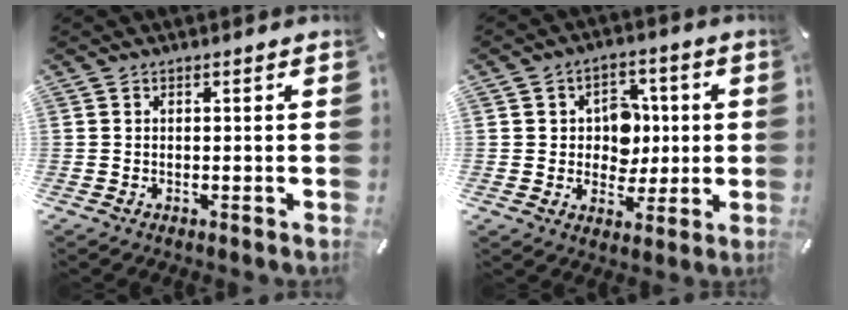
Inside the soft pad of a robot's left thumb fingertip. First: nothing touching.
{"total": 9.1, "force": [0.6, 8.2, 4.0], "torque": [-0.057, 0.008, 0.013]}